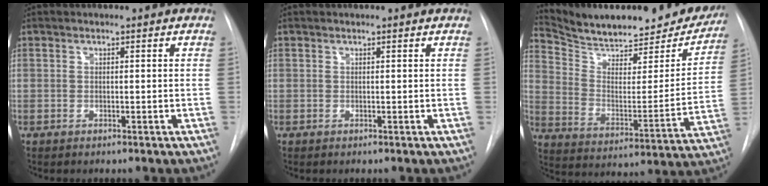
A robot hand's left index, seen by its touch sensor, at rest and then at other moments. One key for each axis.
{"total": 1.0, "fx": 1.0, "fy": 0.1, "fz": 0.2, "tx": -0.009, "ty": 0.009, "tz": 0.010}
{"total": 24.7, "fx": 22.3, "fy": 6.3, "fz": 8.6, "tx": -0.136, "ty": -0.042, "tz": 0.309}